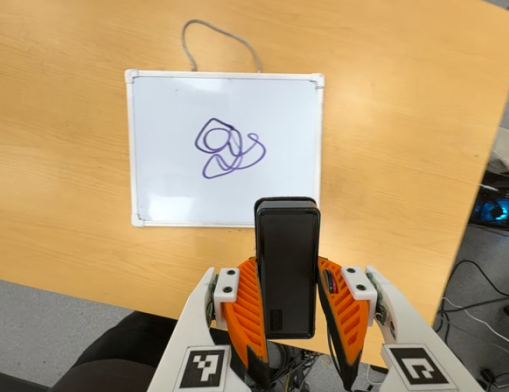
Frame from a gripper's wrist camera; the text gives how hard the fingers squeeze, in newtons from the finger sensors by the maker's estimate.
{"total": 4.4, "left": 3.1, "right": 5.6}